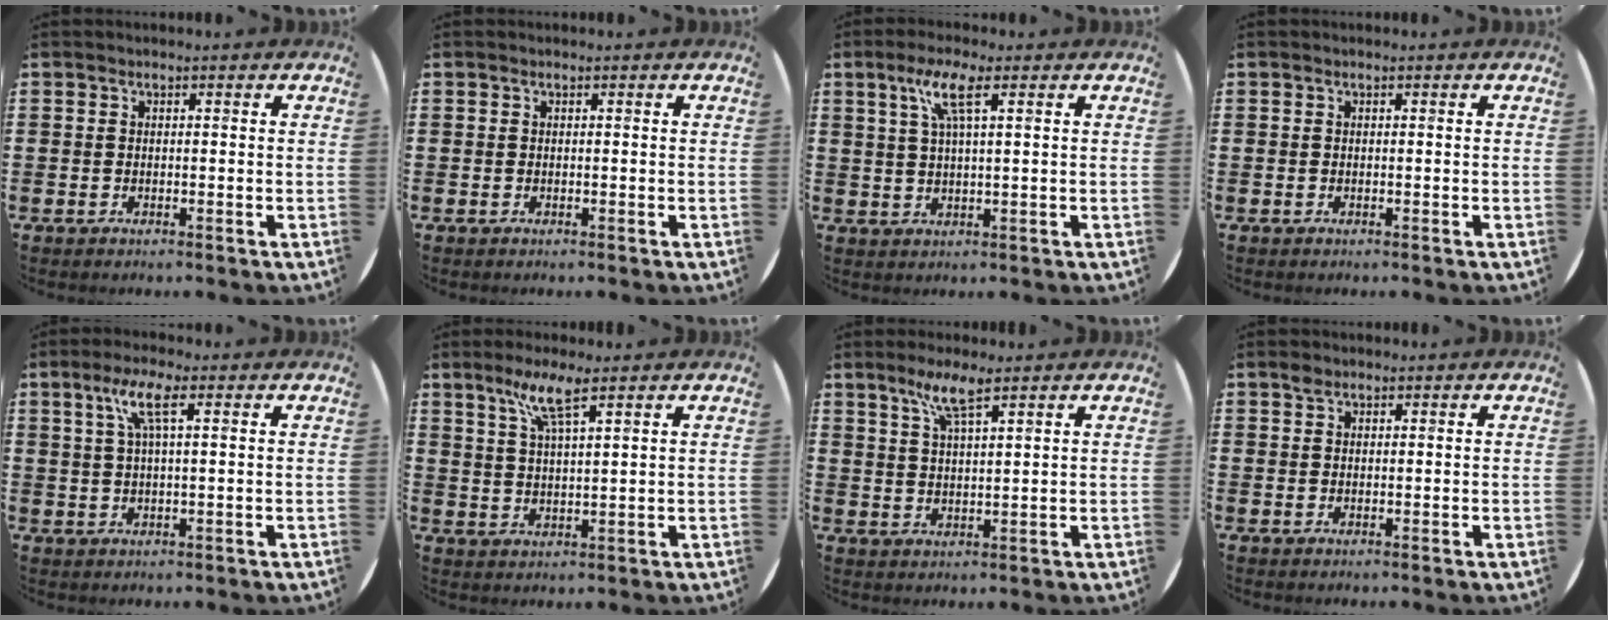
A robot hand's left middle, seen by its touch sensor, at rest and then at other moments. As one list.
[{"total": 0.0}, {"total": 5.1, "force": [2.6, 0.8, 4.3], "torque": [-0.091, 0.010, 0.041]}, {"total": 0.0}, {"total": 4.7, "force": [2.2, 0.9, 4.1], "torque": [-0.087, 0.011, 0.034]}, {"total": 5.8, "force": [4.1, 0.5, 4.1], "torque": [-0.090, 0.000, 0.069]}, {"total": 5.2, "force": [3.8, 0.5, 3.5], "torque": [-0.078, 0.002, 0.065]}, {"total": 1.0, "force": [0.7, 0.6, 0.3], "torque": [0.002, 0.000, 0.012]}]